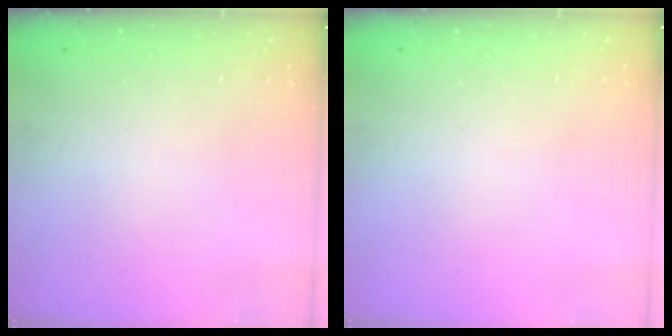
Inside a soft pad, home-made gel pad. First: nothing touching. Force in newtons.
{"total": 0.0}